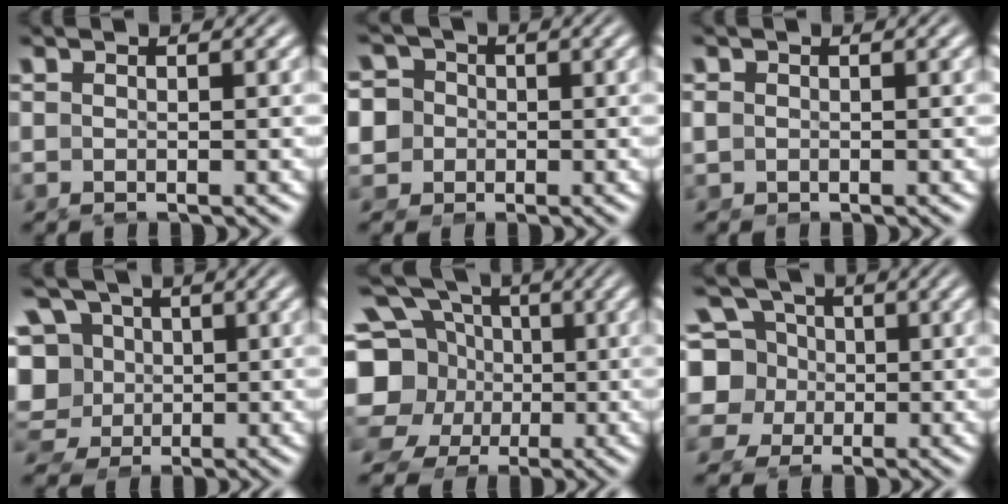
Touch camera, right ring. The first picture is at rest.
{"total": 10.2, "force": [-0.4, 9.4, 3.9], "torque": [-0.104, -0.030, -0.008]}
{"total": 1.2, "force": [-0.1, 1.1, 0.4], "torque": [-0.022, -0.013, 0.005]}
{"total": 13.6, "force": [0.4, 12.3, 5.8], "torque": [-0.144, -0.039, 0.008]}
{"total": 14.6, "force": [0.9, 12.7, 7.2], "torque": [-0.148, -0.038, 0.008]}
{"total": 11.6, "force": [-0.6, 10.8, 4.3], "torque": [-0.117, -0.046, -0.007]}